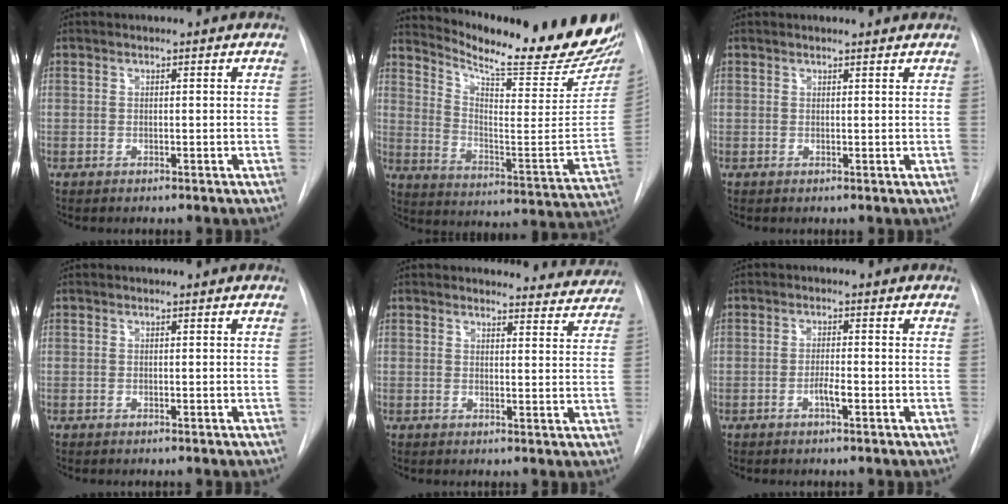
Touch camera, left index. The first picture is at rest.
{"total": 24.7, "force": [22.0, 2.5, 11.0], "torque": [-0.175, -0.104, 0.291]}
{"total": 2.5, "force": [2.5, 0.1, 0.4], "torque": [-0.008, 0.004, 0.023]}
{"total": 0.0}
{"total": 7.6, "force": [7.4, 1.7, -0.3], "torque": [0.035, -0.027, 0.059]}
{"total": 2.1, "force": [-1.2, 0.2, 1.8], "torque": [-0.032, -0.004, -0.022]}